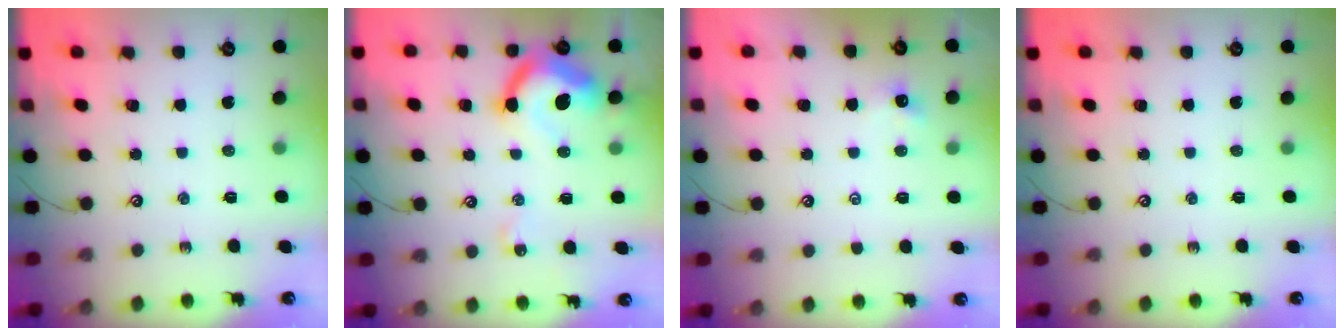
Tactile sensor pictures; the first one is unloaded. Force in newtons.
{"total": 13.7, "press": 13.6, "slide": 1.5}
{"total": 1.2, "press": 1.1, "slide": 0.4}
{"total": 0.0}